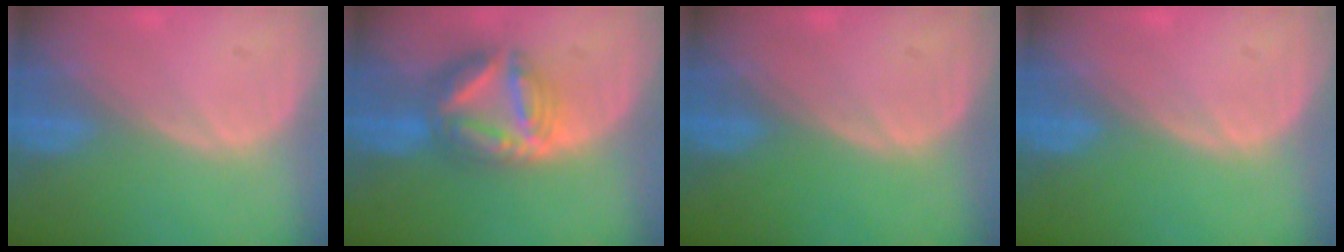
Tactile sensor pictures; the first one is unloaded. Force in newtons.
{"total": 7.6, "press": 7.6, "slide": 0.8}
{"total": 0.0}
{"total": 0.0}